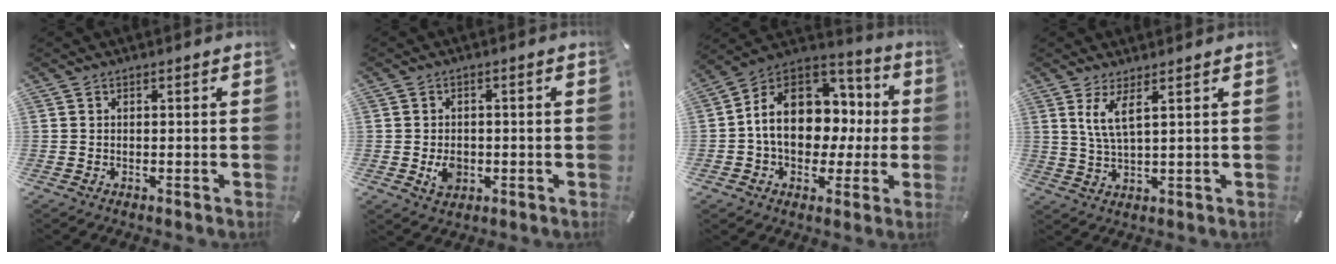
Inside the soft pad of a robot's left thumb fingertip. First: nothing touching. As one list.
[{"total": 4.9, "force": [-1.0, 3.9, 2.8], "torque": [-0.037, -0.002, -0.018]}, {"total": 15.9, "force": [0.2, 12.9, 9.4], "torque": [-0.169, -0.007, 0.008]}, {"total": 5.8, "force": [2.9, 1.1, 4.9], "torque": [-0.105, 0.000, 0.051]}]